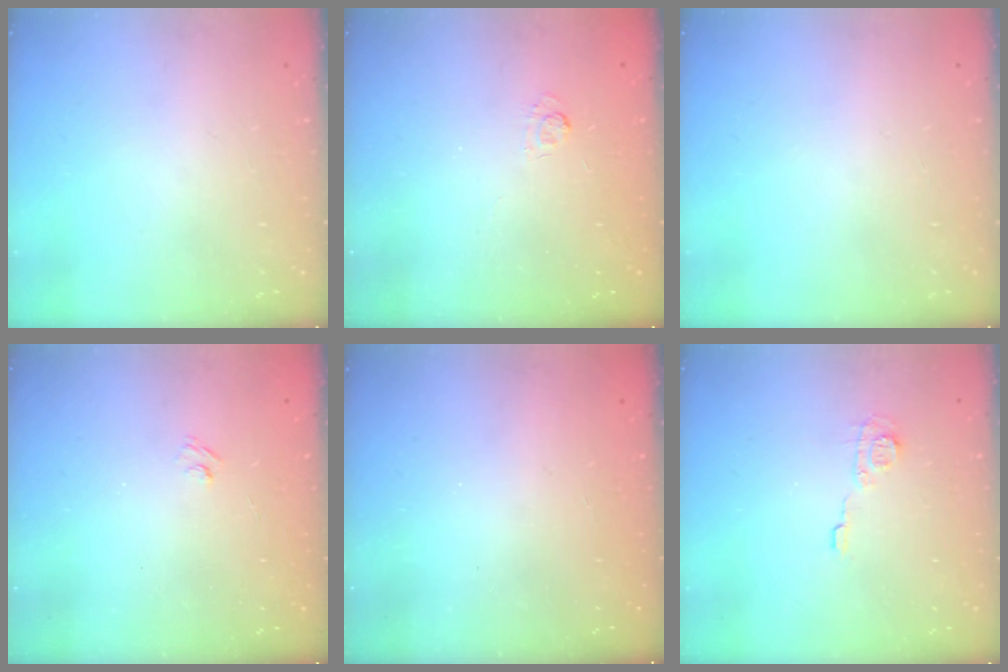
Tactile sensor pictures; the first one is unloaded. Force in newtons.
{"total": 2.1, "press": 1.5, "slide": 1.4}
{"total": 0.0}
{"total": 2.2, "press": 2.0, "slide": 1.0}
{"total": 2.6, "press": 2.4, "slide": 0.8}
{"total": 5.1, "press": 5.1, "slide": 0.2}